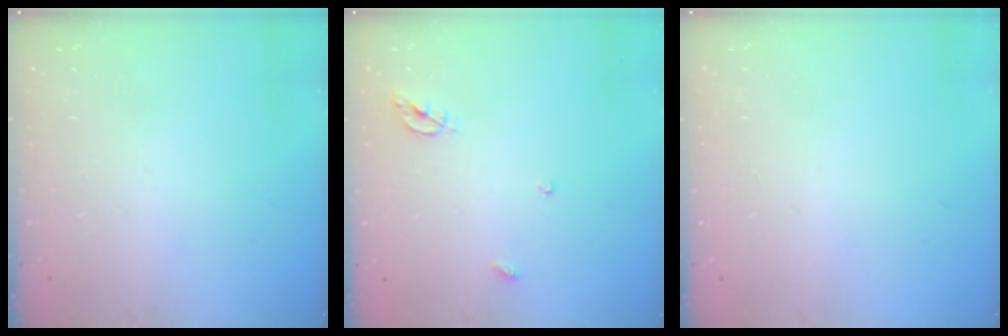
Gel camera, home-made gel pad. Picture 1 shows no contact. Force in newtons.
{"total": 5.7, "press": 5.6, "slide": 0.5}
{"total": 0.9, "press": 0.9, "slide": 0.0}